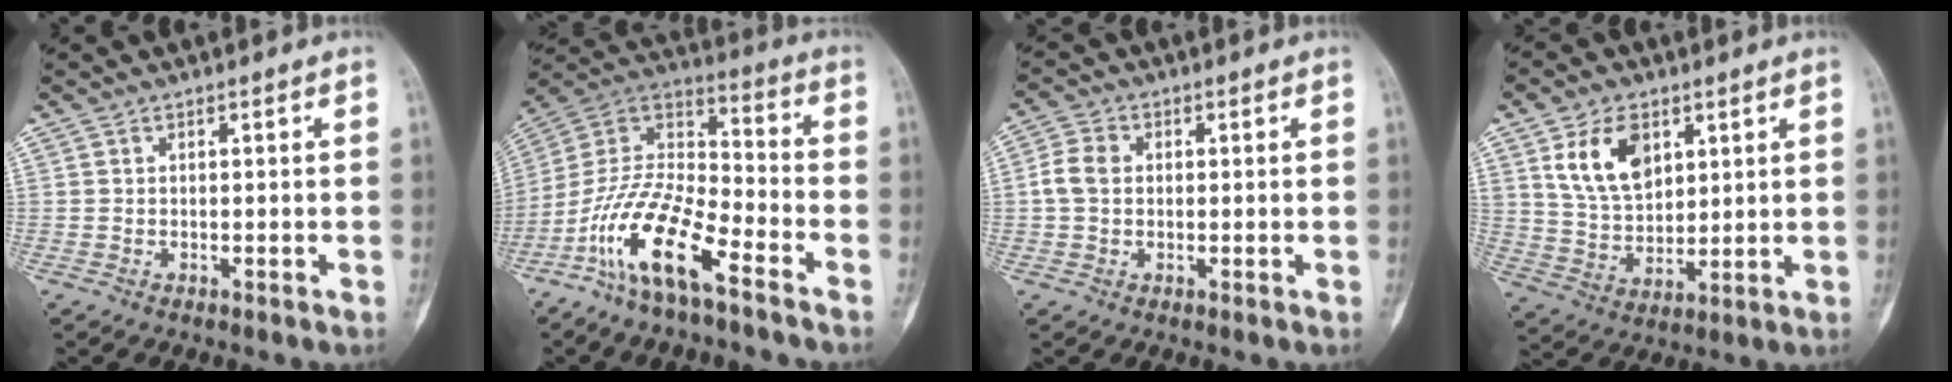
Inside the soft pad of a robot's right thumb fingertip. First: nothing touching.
{"total": 16.8, "force": [-9.9, 5.5, 12.5], "torque": [-0.240, 0.069, -0.194]}
{"total": 4.6, "force": [0.2, 3.6, 2.9], "torque": [-0.058, 0.012, -0.001]}
{"total": 11.6, "force": [5.0, 7.4, 7.4], "torque": [-0.111, -0.021, 0.105]}